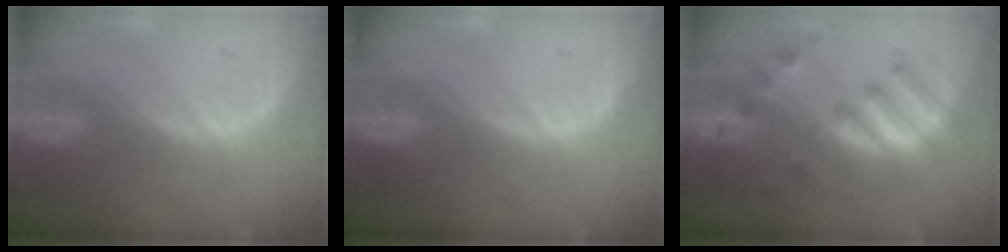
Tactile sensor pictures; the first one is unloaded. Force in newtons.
{"total": 0.0}
{"total": 7.6, "press": 7.5, "slide": 1.0}